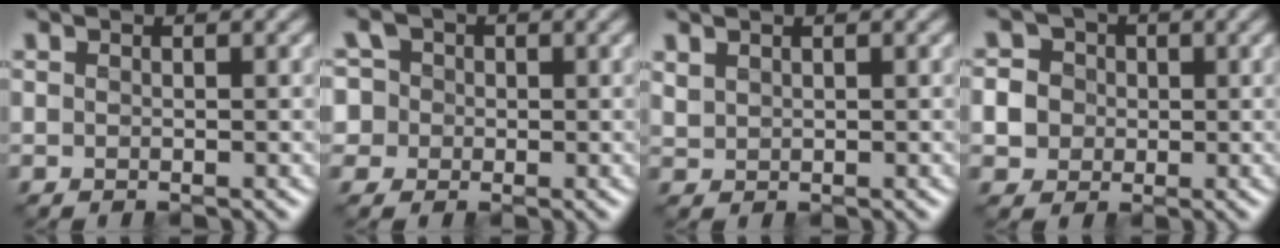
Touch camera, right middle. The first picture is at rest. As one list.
[{"total": 4.7, "force": [1.0, 4.3, 1.4], "torque": [-0.025, 0.026, -0.002]}, {"total": 1.1, "force": [0.9, 0.5, 0.3], "torque": [-0.011, 0.003, 0.025]}, {"total": 5.8, "force": [0.3, 5.6, 1.7], "torque": [-0.042, 0.028, -0.001]}]